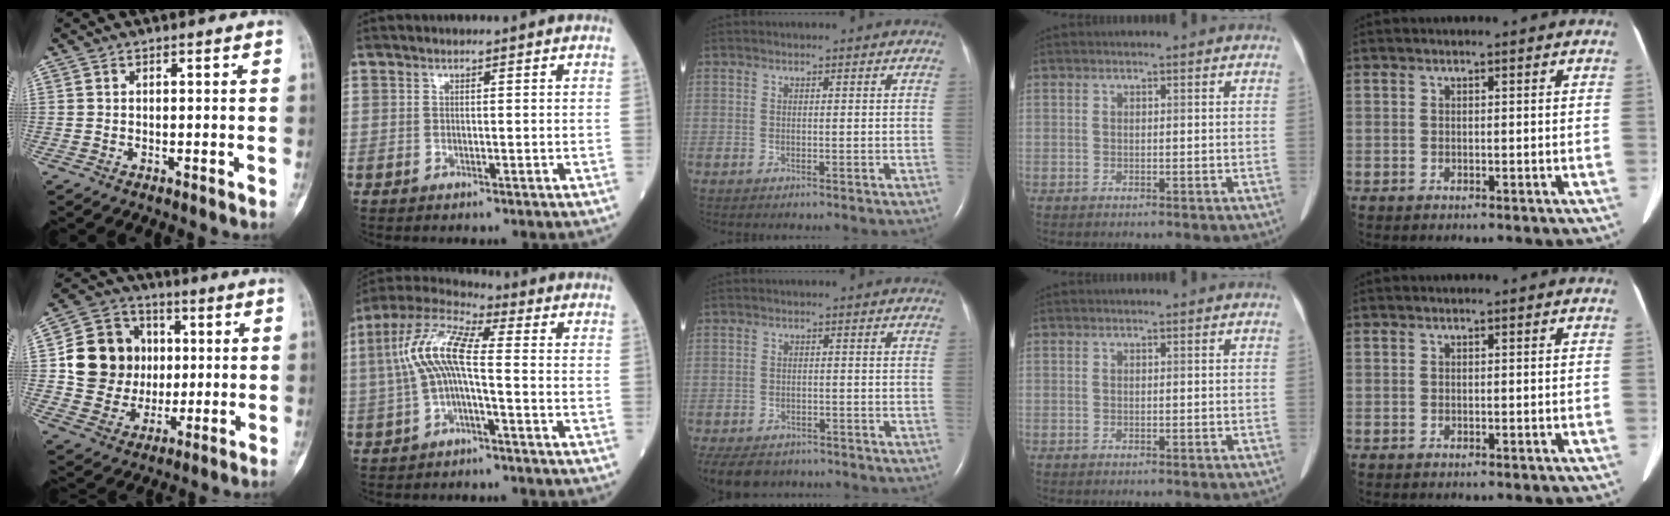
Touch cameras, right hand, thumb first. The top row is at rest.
{"thumb": {"total": 15.7, "force": [1.7, 14.1, 6.8], "torque": [-0.083, 0.014, 0.038]}, "index": {"total": 9.7, "force": [-0.4, 2.0, 9.5], "torque": [-0.204, 0.031, -0.015]}, "middle": {"total": 10.3, "force": [-7.9, 5.6, 3.7], "torque": [-0.090, -0.016, -0.104]}}